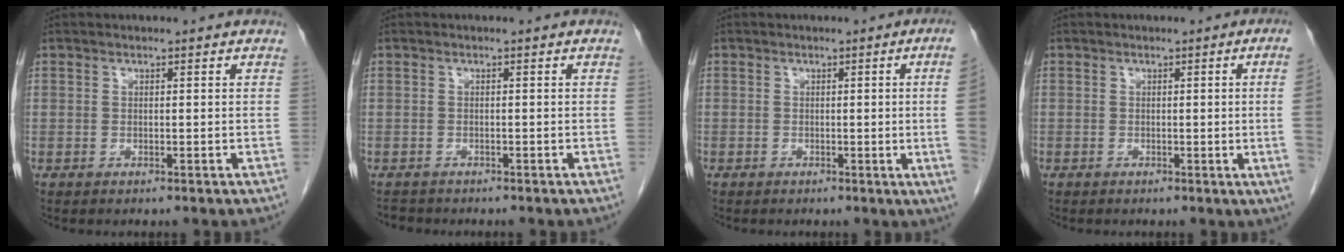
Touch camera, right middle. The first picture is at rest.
{"total": 1.4, "force": [-1.4, 0.4, -0.1], "torque": [-0.004, -0.004, -0.022]}
{"total": 6.6, "force": [-0.4, -2.5, 6.1], "torque": [-0.061, -0.012, -0.005]}
{"total": 5.1, "force": [-0.3, -2.0, 4.7], "torque": [-0.053, -0.009, -0.004]}